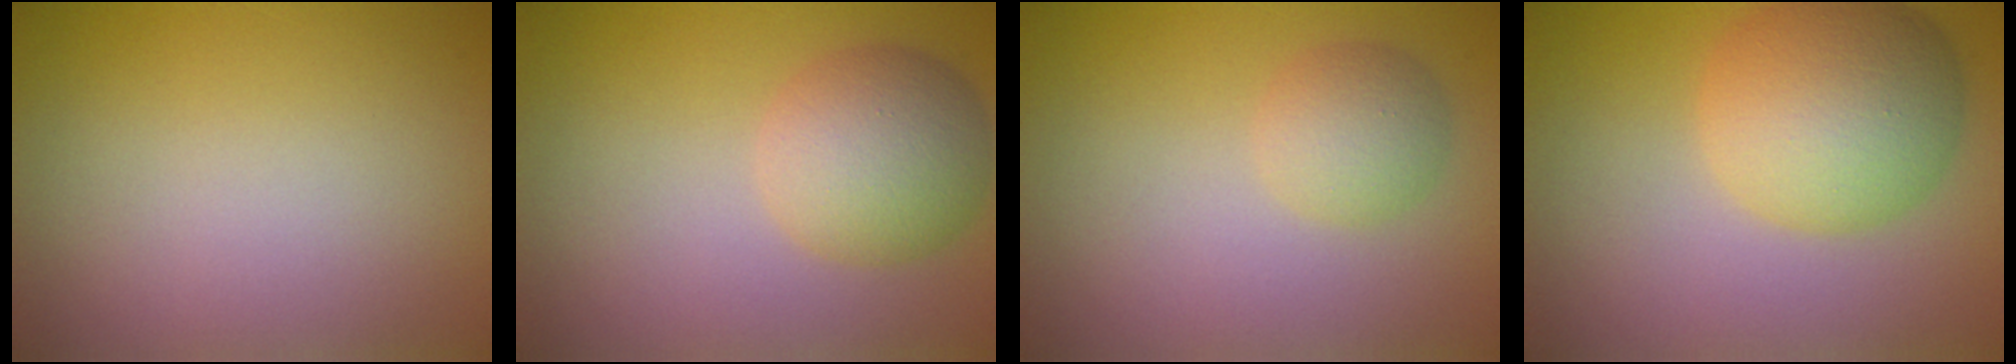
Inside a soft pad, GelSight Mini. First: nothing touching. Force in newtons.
{"total": 5.1, "press": 5.1, "slide": 0.1}
{"total": 2.6, "press": 2.6, "slide": 0.1}
{"total": 7.9, "press": 7.9, "slide": 0.2}